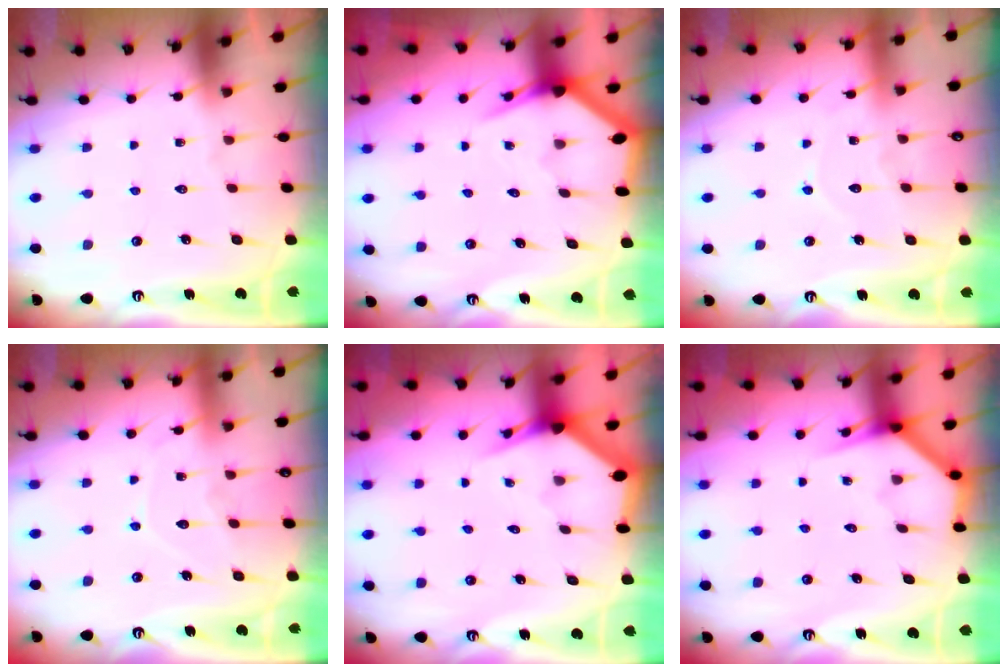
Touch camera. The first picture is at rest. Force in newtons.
{"total": 3.7, "press": 3.6, "slide": 0.6}
{"total": 5.6, "press": 5.6, "slide": 0.6}
{"total": 7.5, "press": 7.4, "slide": 0.7}
{"total": 2.7, "press": 2.7, "slide": 0.2}
{"total": 3.9, "press": 3.9, "slide": 0.2}